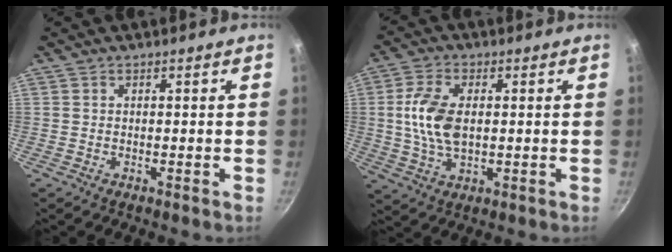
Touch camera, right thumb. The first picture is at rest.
{"total": 9.9, "force": [0.9, 5.7, 8.1], "torque": [-0.158, 0.003, 0.016]}